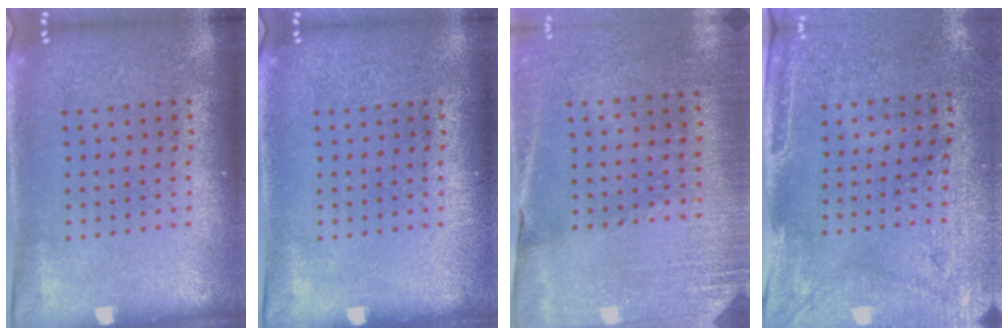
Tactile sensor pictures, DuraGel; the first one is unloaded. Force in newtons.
{"total": 0.0}
{"total": 2.7, "press": 2.6, "slide": 0.9}
{"total": 3.0, "press": 2.5, "slide": 1.6}